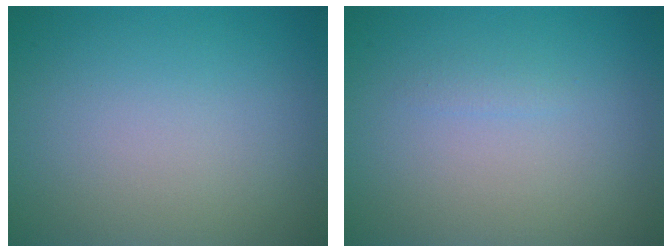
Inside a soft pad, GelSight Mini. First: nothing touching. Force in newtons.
{"total": 0.6, "press": 0.6, "slide": 0.0}